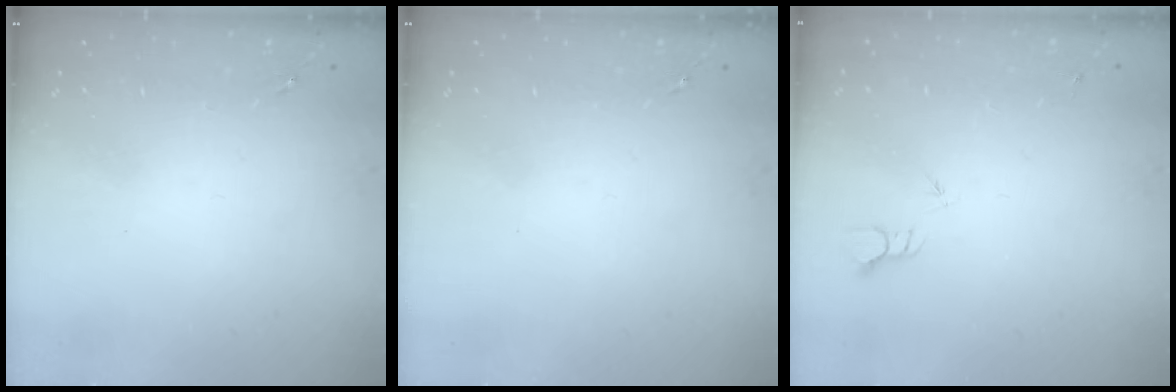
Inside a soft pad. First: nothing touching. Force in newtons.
{"total": 0.0}
{"total": 2.3, "press": 2.3, "slide": 0.1}